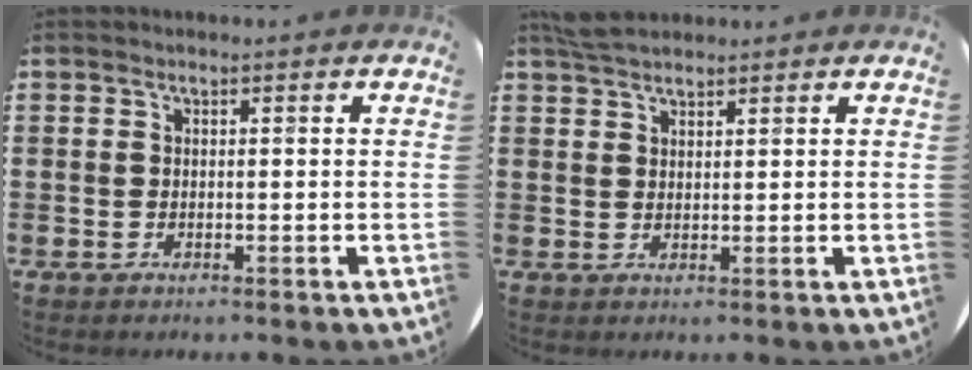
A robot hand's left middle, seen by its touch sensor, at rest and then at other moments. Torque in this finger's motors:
{"motor_torque": [0.52, -0.60, 0.01, 0.05]}